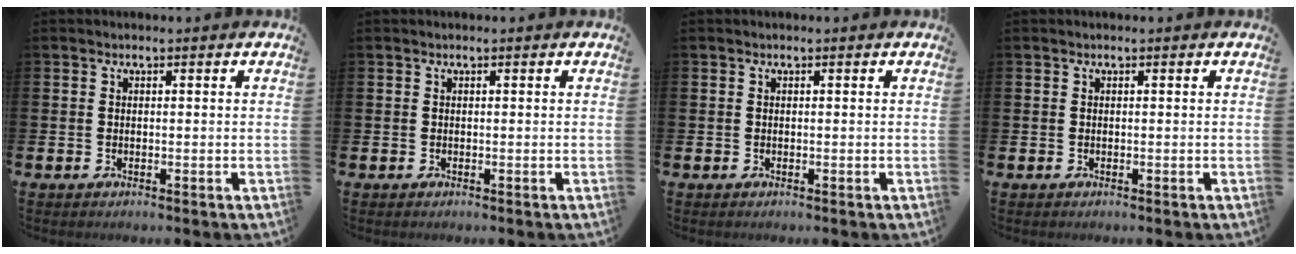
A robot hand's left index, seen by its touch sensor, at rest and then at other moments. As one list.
[{"total": 0.0}, {"total": 0.0}, {"total": 0.0}]